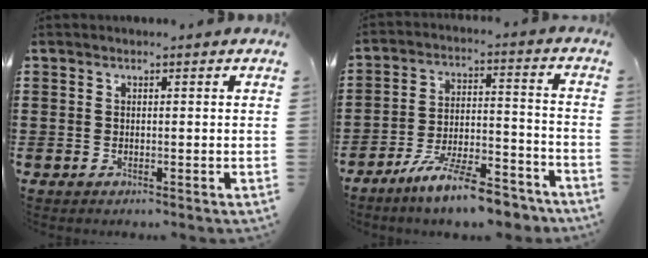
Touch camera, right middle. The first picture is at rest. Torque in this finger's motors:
{"motor_torque": [1.70, -0.44, 0.27, 0.21]}